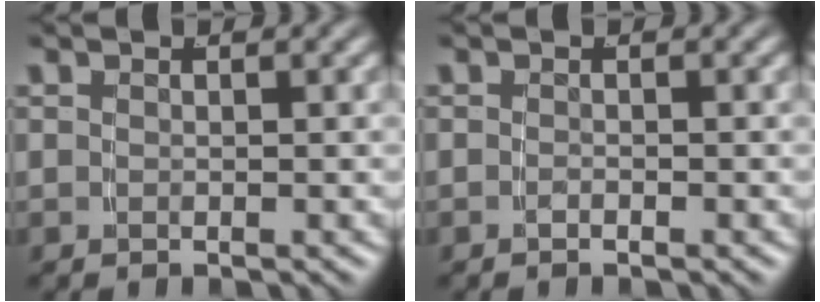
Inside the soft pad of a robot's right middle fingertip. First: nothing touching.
{"total": 0.7, "force": [-0.6, -0.3, 0.0], "torque": [0.001, -0.002, -0.009]}